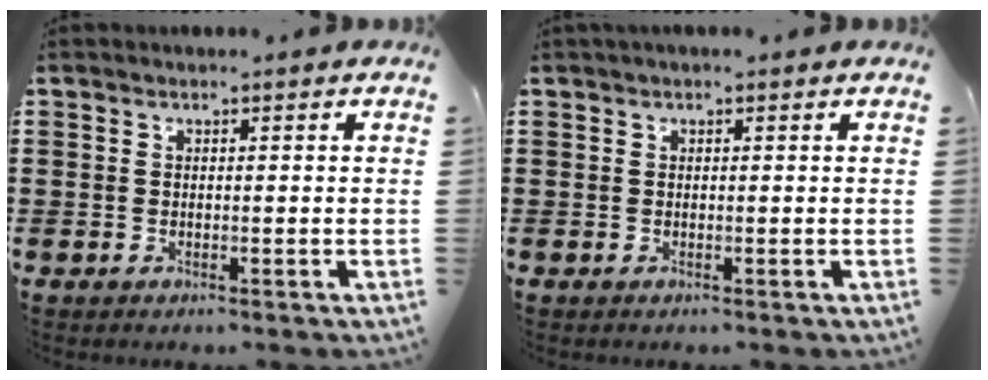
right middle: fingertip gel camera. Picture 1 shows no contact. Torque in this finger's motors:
{"motor_torque": [0.30, -0.36, 0.25, 0.07]}